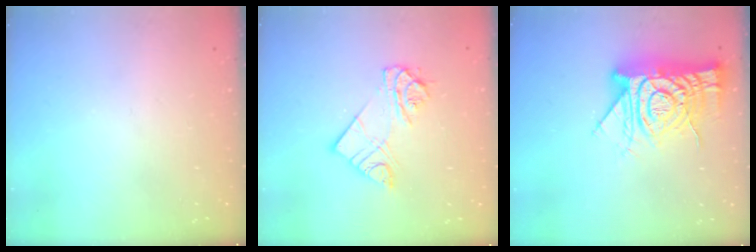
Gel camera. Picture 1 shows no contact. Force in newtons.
{"total": 9.8, "press": 9.8, "slide": 0.7}
{"total": 18.4, "press": 18.3, "slide": 1.8}